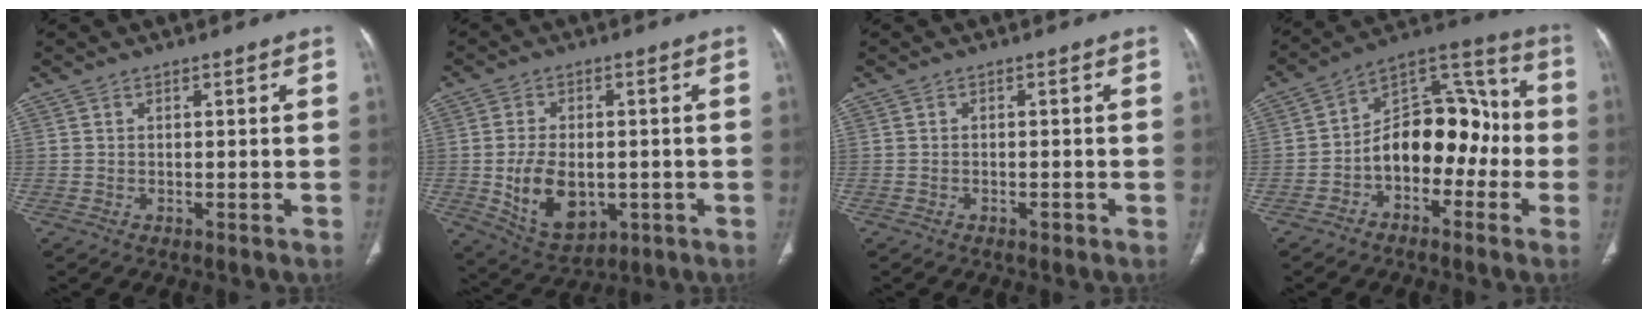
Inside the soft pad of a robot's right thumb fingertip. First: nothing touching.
{"total": 11.7, "force": [-1.8, 7.5, 8.8], "torque": [-0.135, -0.004, -0.013]}
{"total": 1.0, "force": [-0.6, 0.5, 0.6], "torque": [-0.009, 0.004, -0.010]}
{"total": 15.8, "force": [-3.5, 10.1, 11.5], "torque": [-0.135, 0.070, -0.067]}